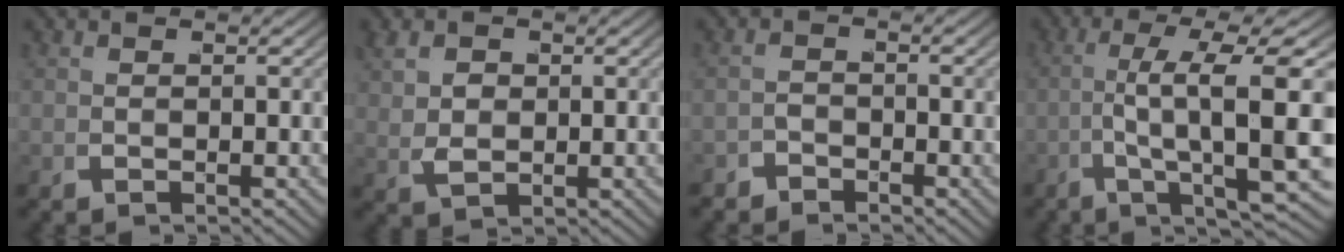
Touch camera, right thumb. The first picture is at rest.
{"total": 2.9, "force": [0.7, 1.9, 2.1], "torque": [-0.038, -0.005, 0.024]}
{"total": 2.0, "force": [-1.9, 0.2, -0.4], "torque": [0.023, 0.001, -0.037]}
{"total": 10.6, "force": [-0.2, 3.1, 10.1], "torque": [-0.171, -0.006, -0.001]}